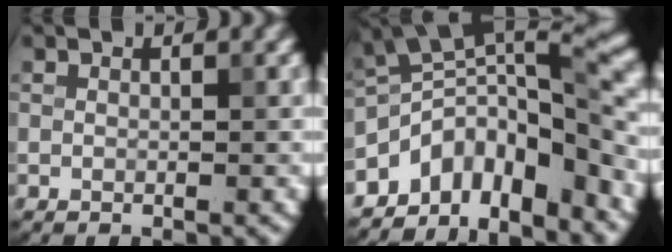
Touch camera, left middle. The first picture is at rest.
{"total": 9.2, "force": [-5.6, 4.3, 5.9], "torque": [-0.066, 0.007, -0.105]}